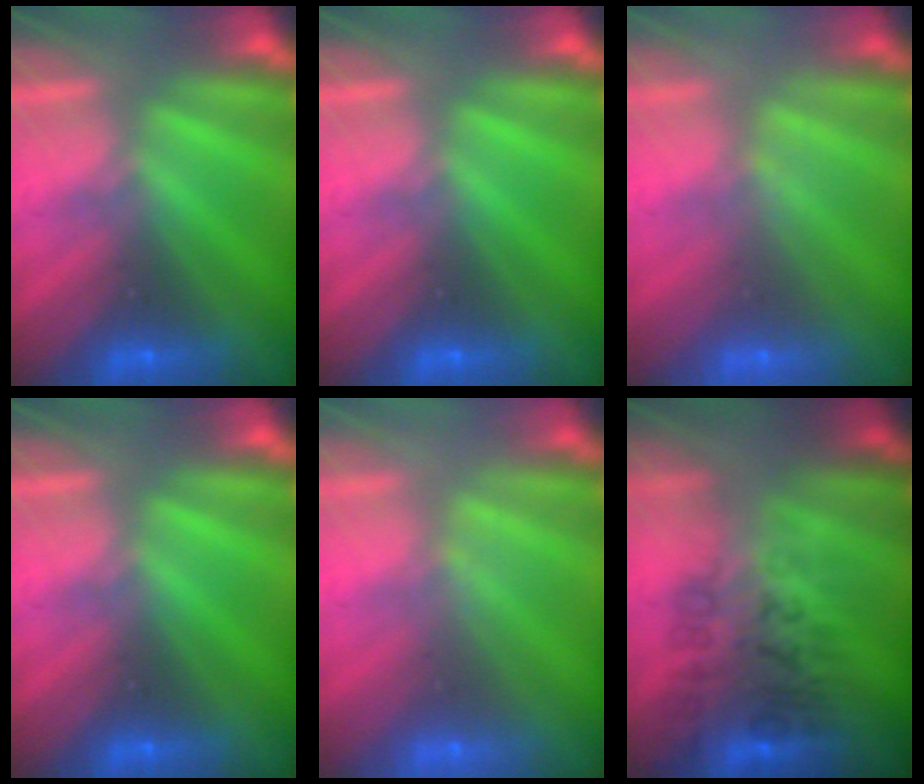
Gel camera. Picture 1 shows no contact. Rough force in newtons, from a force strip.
{"total": 0.0}
{"total": 1.9}
{"total": 0.0}
{"total": 1.9}
{"total": 2.9}